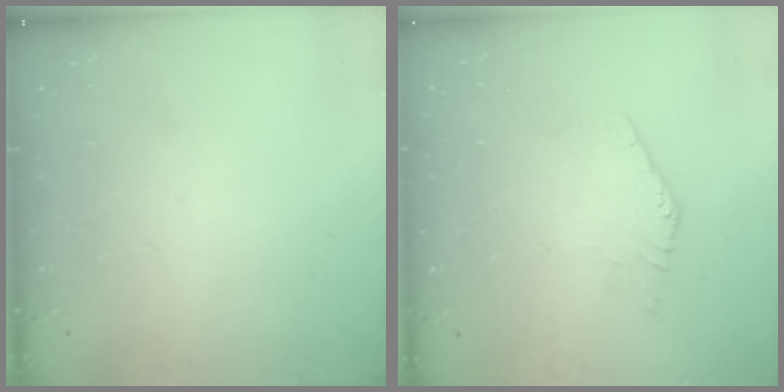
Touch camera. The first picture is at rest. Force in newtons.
{"total": 0.0}